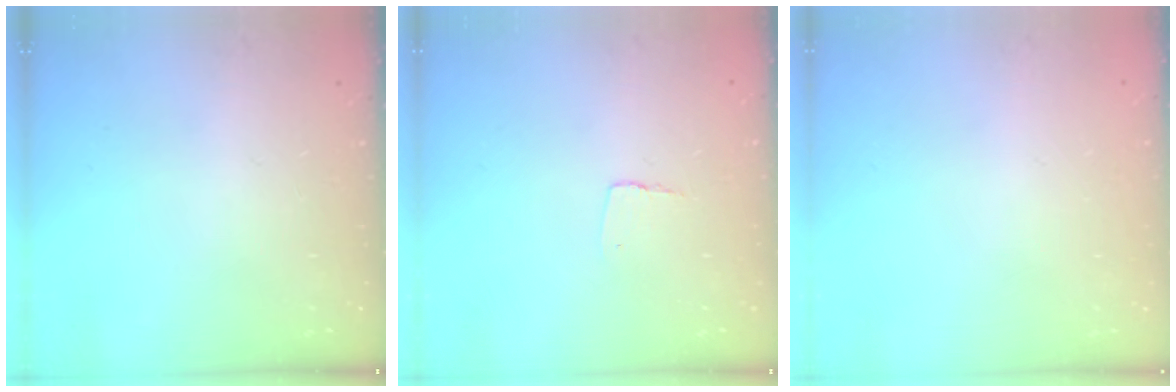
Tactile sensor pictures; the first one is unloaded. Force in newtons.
{"total": 4.1, "press": 4.1, "slide": 0.2}
{"total": 0.0}